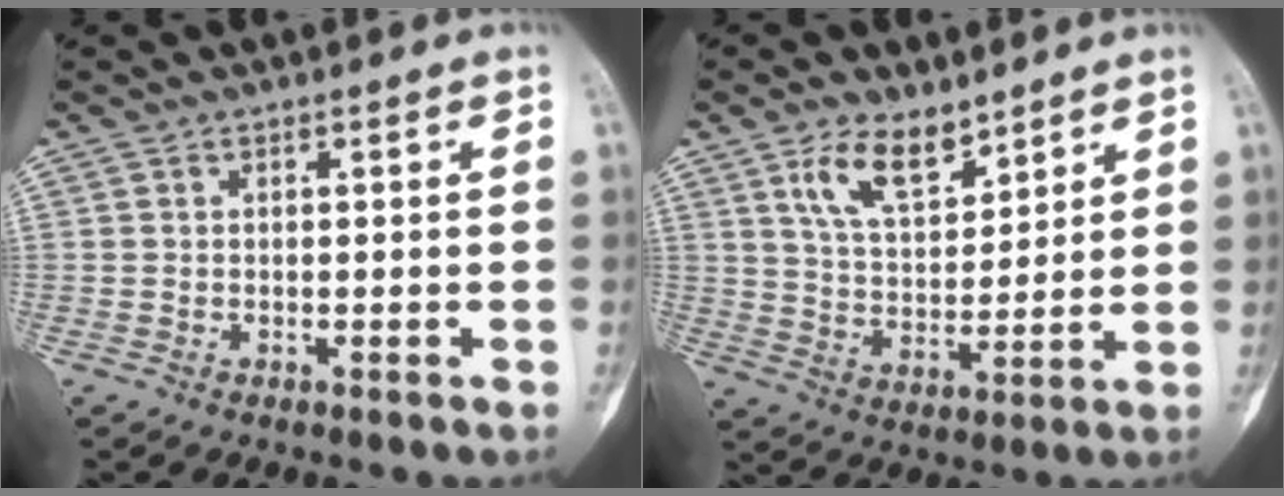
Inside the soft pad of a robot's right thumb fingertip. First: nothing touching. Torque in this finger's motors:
{"motor_torque": [-0.78, 1.51, 0.04, 0.23, 0.27]}